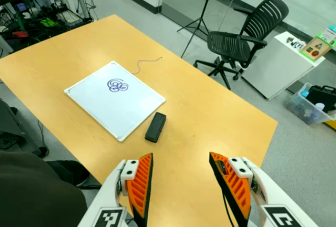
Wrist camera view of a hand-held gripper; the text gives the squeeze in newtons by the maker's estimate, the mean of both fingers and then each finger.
{"total": 0.0}